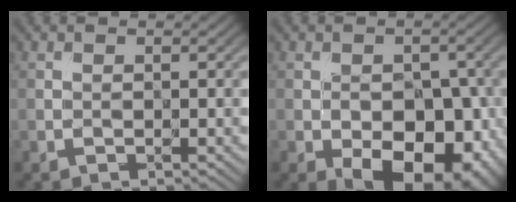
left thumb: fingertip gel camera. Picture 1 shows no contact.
{"total": 12.9, "force": [-5.6, 7.8, 8.6], "torque": [-0.090, -0.026, -0.066]}